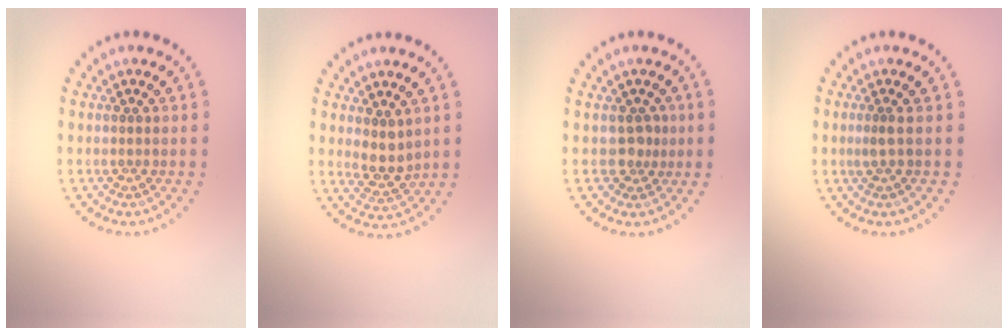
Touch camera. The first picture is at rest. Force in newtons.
{"total": 2.4, "press": 2.0, "slide": 1.3}
{"total": 1.6, "press": 1.3, "slide": 1.0}
{"total": 1.0, "press": 0.6, "slide": 0.8}